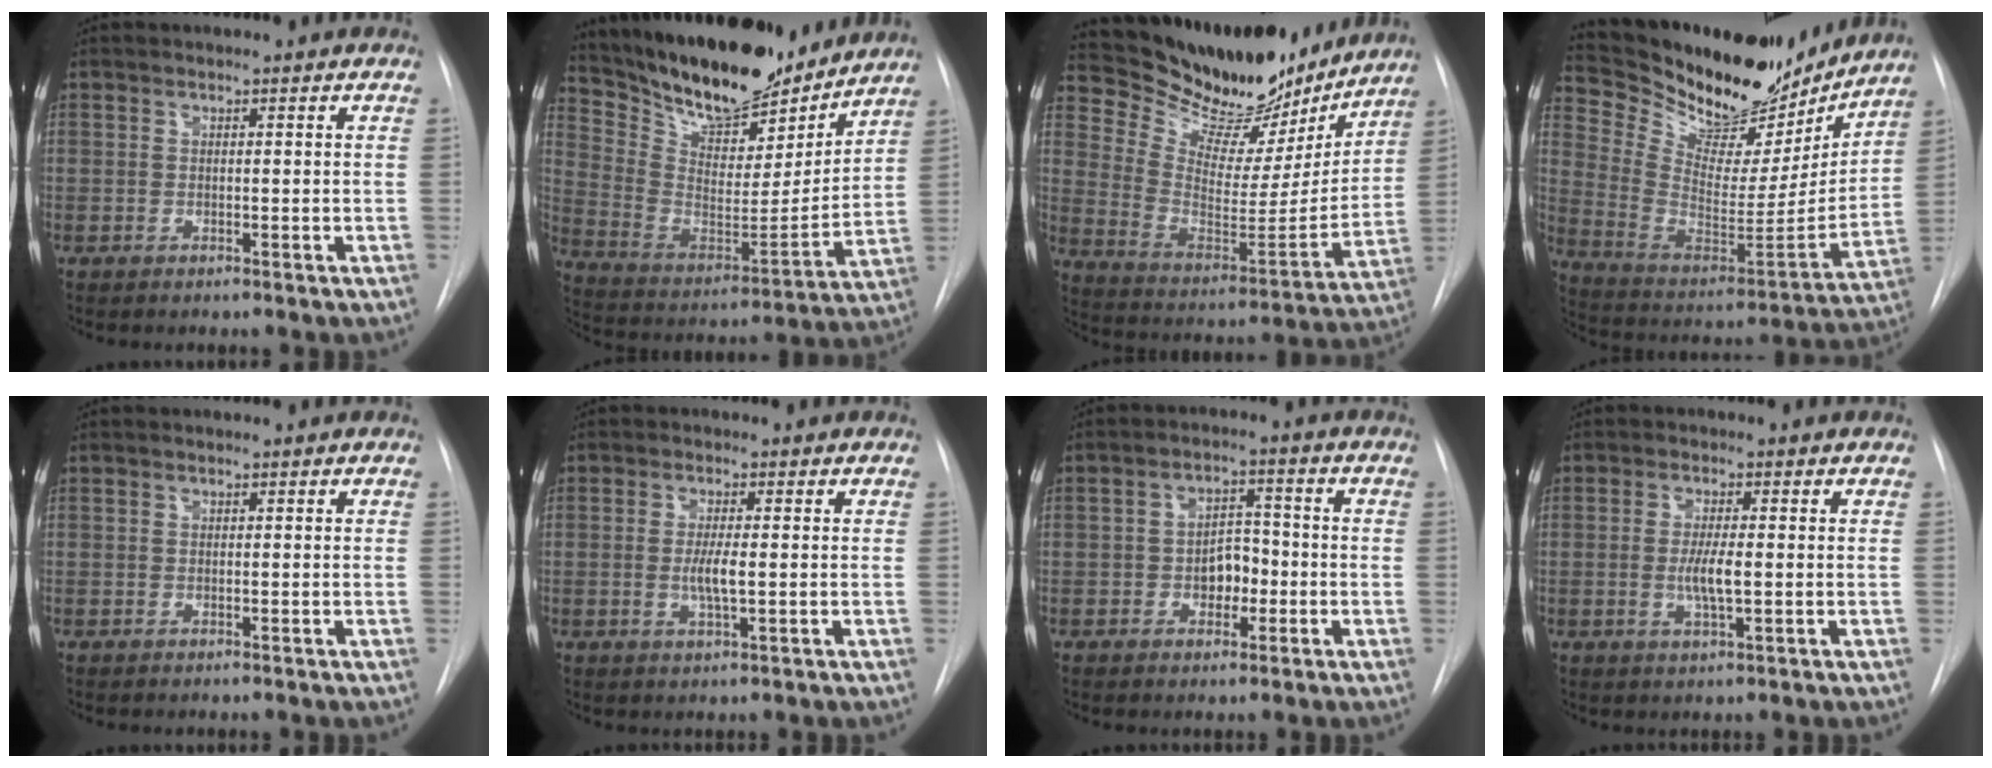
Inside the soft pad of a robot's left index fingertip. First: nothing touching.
{"total": 21.7, "force": [18.9, 6.1, 8.8], "torque": [-0.165, -0.019, 0.309]}
{"total": 23.5, "force": [21.2, 6.4, 8.0], "torque": [-0.127, -0.033, 0.314]}
{"total": 25.1, "force": [22.1, 6.9, 9.5], "torque": [-0.162, -0.029, 0.338]}
{"total": 0.0}
{"total": 3.4, "force": [-0.3, 0.5, 3.3], "torque": [-0.066, -0.007, -0.006]}
{"total": 4.7, "force": [-1.4, 3.1, 3.4], "torque": [-0.050, 0.012, -0.021]}
{"total": 3.9, "force": [-0.4, 0.6, 3.8], "torque": [-0.077, -0.008, -0.008]}